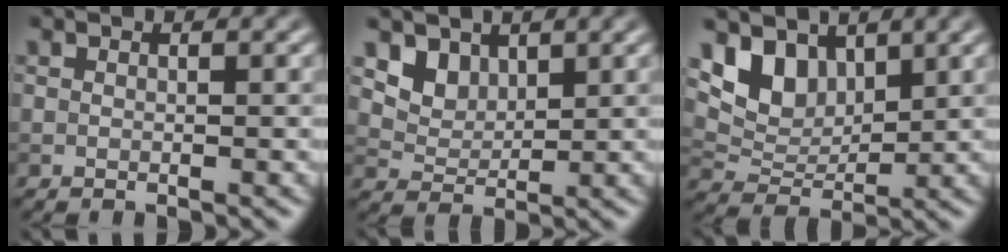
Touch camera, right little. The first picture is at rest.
{"total": 4.1, "force": [2.6, 2.7, 1.6], "torque": [-0.046, -0.023, 0.074]}
{"total": 4.8, "force": [2.6, 3.1, 2.5], "torque": [-0.055, -0.014, 0.048]}